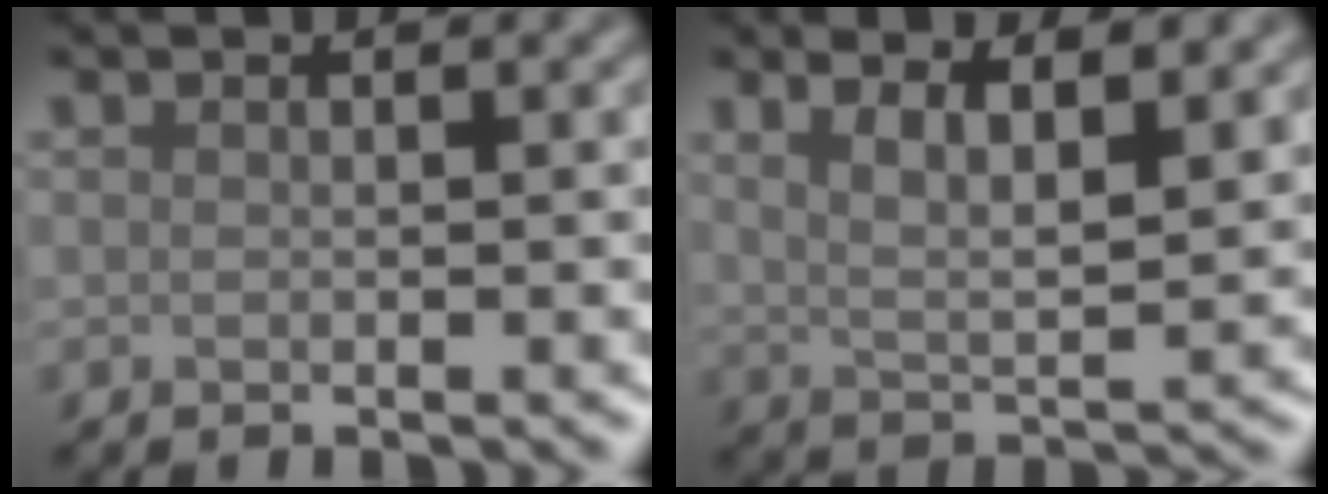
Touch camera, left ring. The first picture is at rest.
{"total": 5.1, "force": [3.0, 1.5, 3.8], "torque": [-0.065, 0.004, 0.045]}